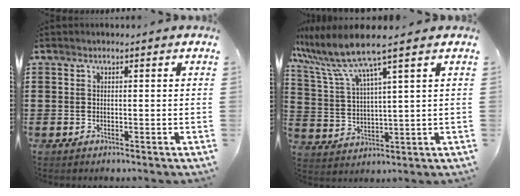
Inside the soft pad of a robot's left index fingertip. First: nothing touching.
{"total": 8.1, "force": [6.3, -0.2, 5.2], "torque": [-0.131, -0.035, 0.104]}